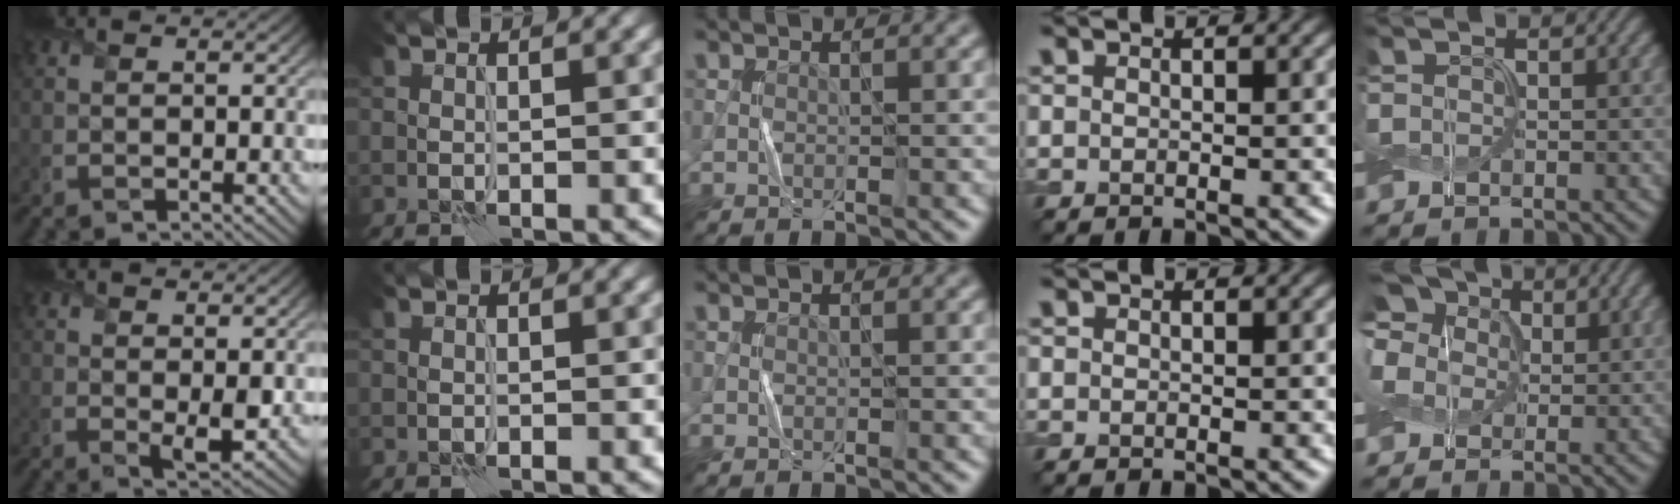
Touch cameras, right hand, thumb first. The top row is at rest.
{"thumb": {"total": 2.4, "force": [0.5, 0.9, 2.2], "torque": [-0.040, -0.012, 0.014]}, "index": {"total": 0.5, "force": [-0.3, -0.3, -0.3], "torque": [0.005, -0.001, -0.005]}, "little": {"total": 10.4, "force": [4.7, 7.5, 5.6], "torque": [-0.112, 0.042, 0.049]}}